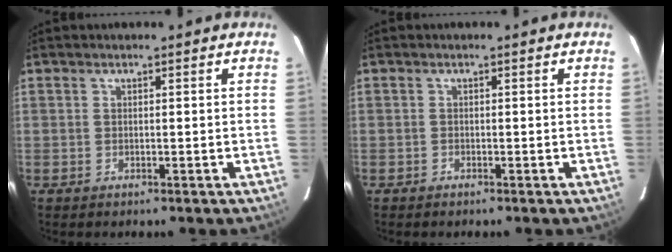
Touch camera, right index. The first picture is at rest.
{"total": 0.0}